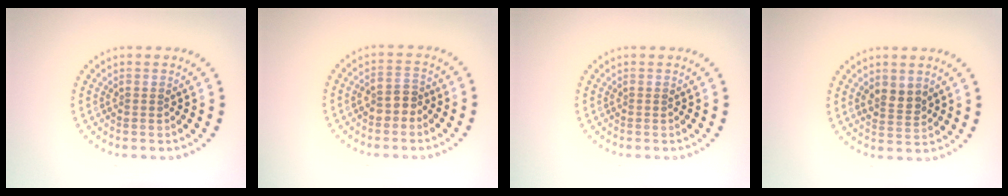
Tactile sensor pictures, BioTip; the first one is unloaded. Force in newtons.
{"total": 2.1, "press": 2.0, "slide": 0.8}
{"total": 0.0}
{"total": 2.2, "press": 2.1, "slide": 0.6}